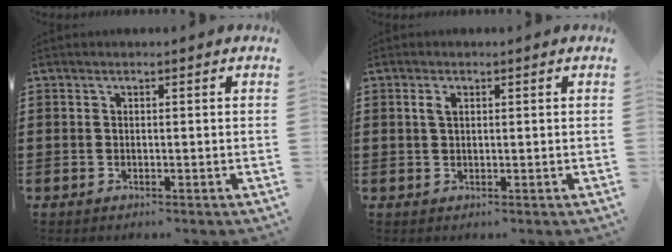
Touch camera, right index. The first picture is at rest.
{"total": 1.5, "force": [0.5, 0.8, 1.2], "torque": [-0.026, 0.006, 0.007]}